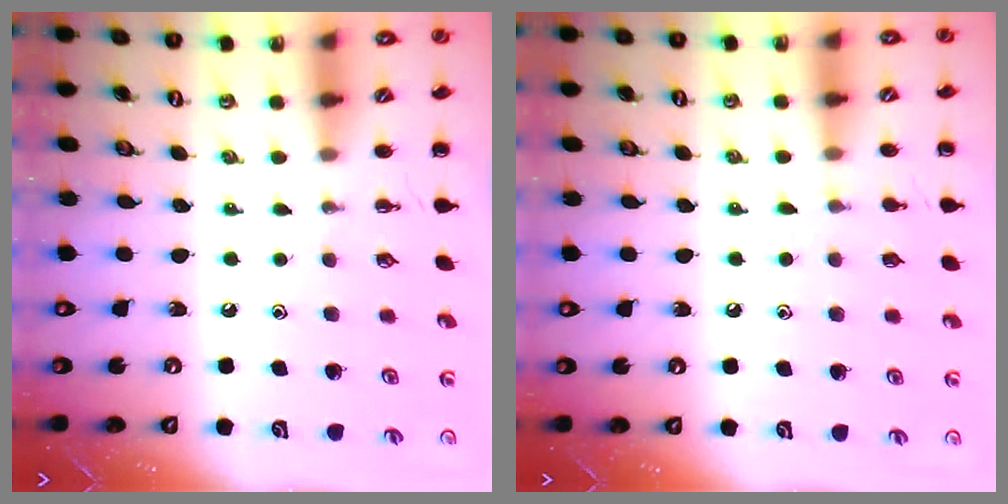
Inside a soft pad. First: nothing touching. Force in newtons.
{"total": 3.7, "press": 3.5, "slide": 1.4}